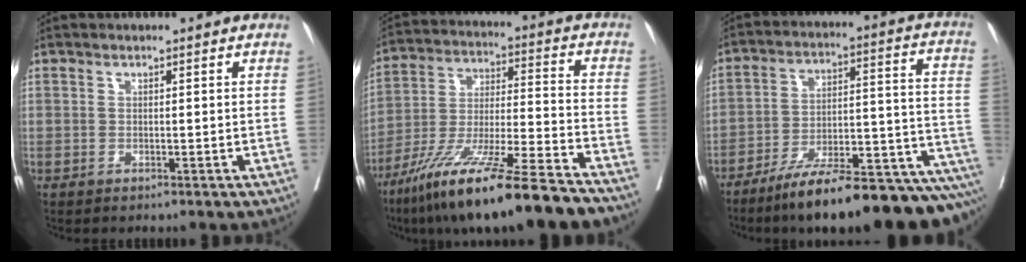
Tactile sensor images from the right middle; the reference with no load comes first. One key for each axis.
{"total": 20.8, "fx": -15.4, "fy": 0.7, "fz": 14.1, "tx": -0.240, "ty": -0.041, "tz": -0.268}
{"total": 23.7, "fx": -18.9, "fy": 3.5, "fz": 13.9, "tx": -0.125, "ty": 0.032, "tz": -0.276}